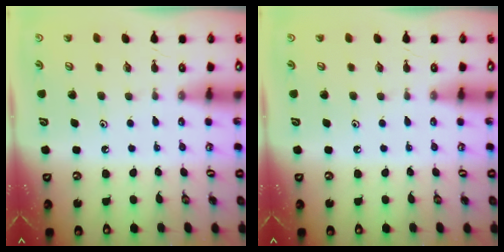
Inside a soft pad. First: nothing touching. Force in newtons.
{"total": 0.0}